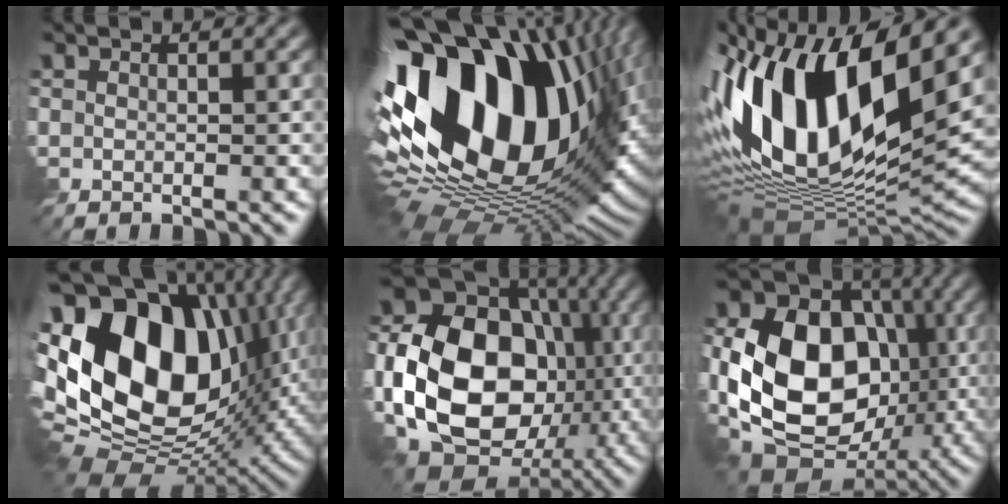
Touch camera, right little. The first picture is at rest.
{"total": 21.0, "force": [3.4, 12.0, 17.0], "torque": [-0.314, -0.007, 0.049]}
{"total": 16.1, "force": [2.3, 8.5, 13.5], "torque": [-0.266, 0.009, 0.029]}
{"total": 19.8, "force": [2.2, 12.6, 15.1], "torque": [-0.322, 0.014, 0.032]}
{"total": 17.6, "force": [-1.9, 13.1, 11.6], "torque": [-0.225, -0.015, -0.042]}
{"total": 14.8, "force": [-1.0, 10.8, 10.0], "torque": [-0.194, -0.009, -0.032]}